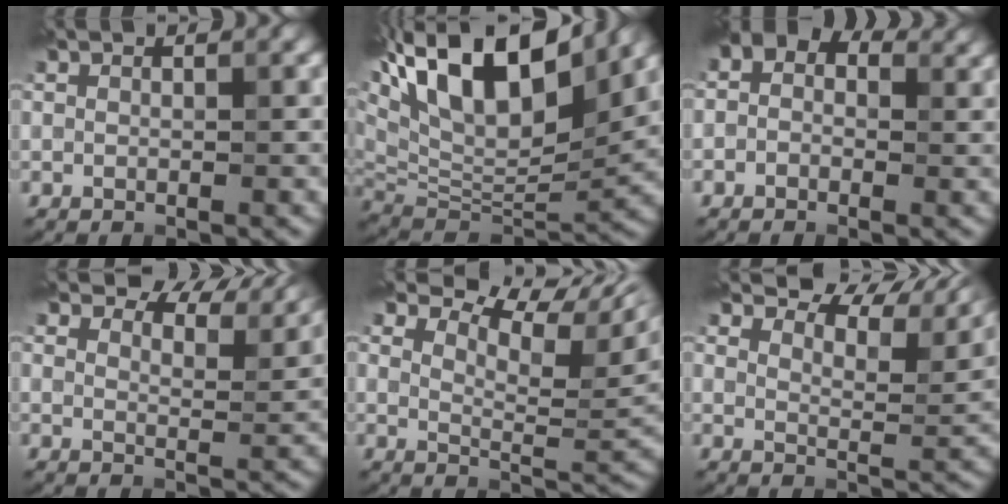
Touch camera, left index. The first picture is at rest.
{"total": 15.8, "force": [8.5, 6.4, 11.7], "torque": [-0.230, 0.041, 0.147]}
{"total": 4.4, "force": [1.3, 3.3, 2.7], "torque": [-0.020, 0.011, -0.017]}
{"total": 7.7, "force": [6.7, 2.3, 3.1], "torque": [-0.047, 0.009, 0.081]}
{"total": 9.9, "force": [7.2, 3.1, 6.1], "torque": [-0.100, 0.014, 0.110]}
{"total": 8.2, "force": [7.1, 2.2, 3.6], "torque": [-0.057, 0.010, 0.099]}